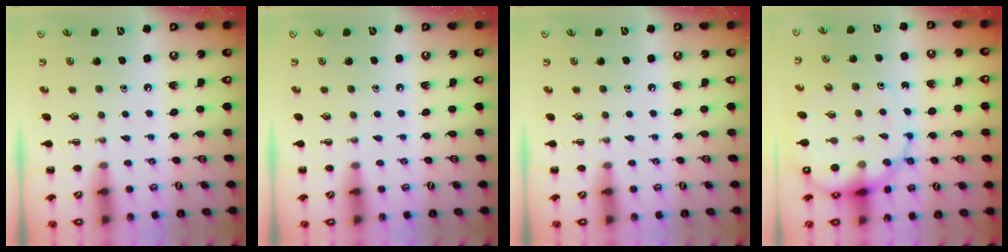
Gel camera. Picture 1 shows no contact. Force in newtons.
{"total": 0.0}
{"total": 0.0}
{"total": 13.5, "press": 13.0, "slide": 3.4}